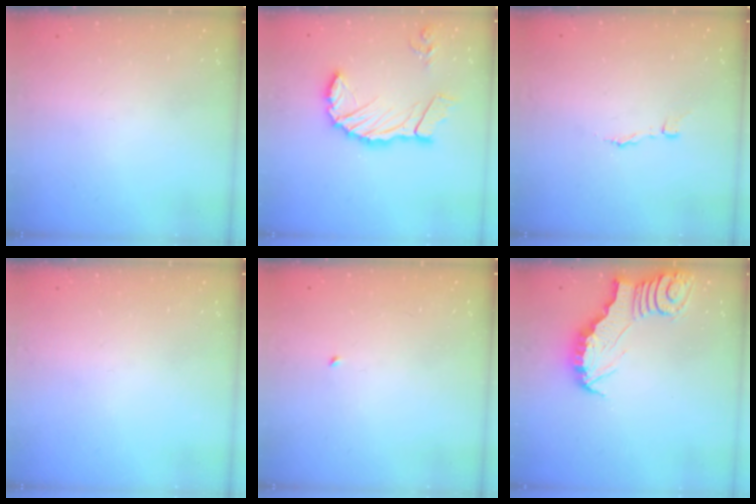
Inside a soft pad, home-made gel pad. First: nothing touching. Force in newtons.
{"total": 13.9, "press": 13.8, "slide": 1.6}
{"total": 1.7, "press": 1.7, "slide": 0.1}
{"total": 0.0}
{"total": 2.7, "press": 2.7, "slide": 0.2}
{"total": 3.0, "press": 2.9, "slide": 0.3}